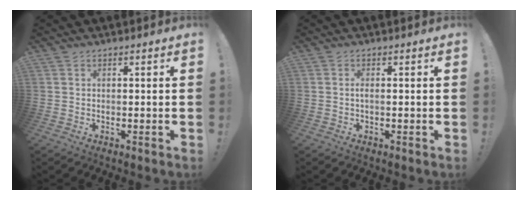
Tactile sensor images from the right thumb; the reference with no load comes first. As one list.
[{"total": 1.2, "force": [-0.3, 0.2, 1.1], "torque": [-0.023, 0.003, -0.006]}]